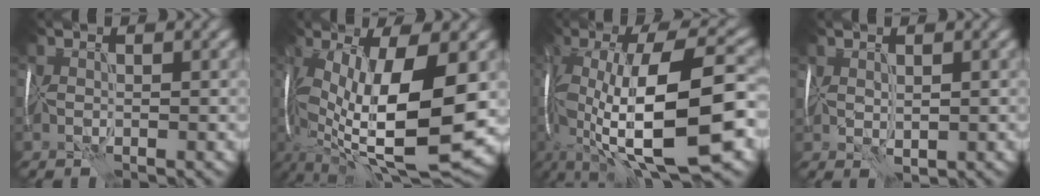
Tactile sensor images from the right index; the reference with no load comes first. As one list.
[{"total": 14.8, "force": [-1.9, 5.9, 13.4], "torque": [-0.252, -0.004, -0.031]}, {"total": 15.4, "force": [-2.9, 5.1, 14.3], "torque": [-0.245, 0.009, -0.047]}, {"total": 1.5, "force": [0.6, 1.0, 1.0], "torque": [-0.017, -0.002, 0.019]}]